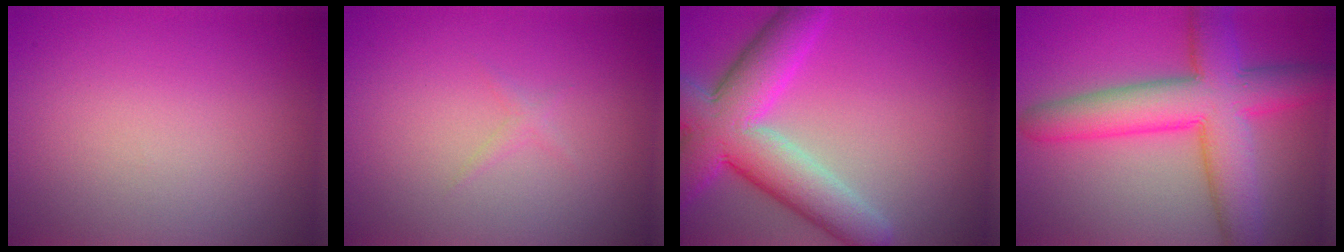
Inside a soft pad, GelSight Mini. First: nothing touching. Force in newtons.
{"total": 0.6, "press": 0.6, "slide": 0.1}
{"total": 9.1, "press": 9.1, "slide": 0.5}
{"total": 9.3, "press": 9.3, "slide": 0.4}